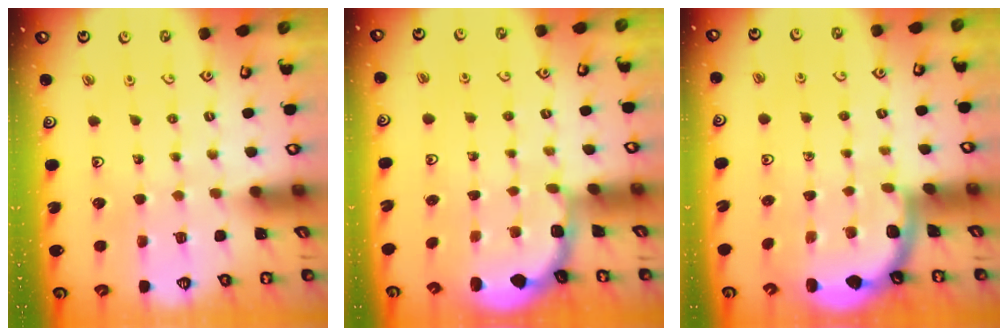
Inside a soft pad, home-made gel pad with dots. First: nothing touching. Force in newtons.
{"total": 1.8, "press": 1.6, "slide": 0.7}
{"total": 1.6, "press": 1.6, "slide": 0.0}